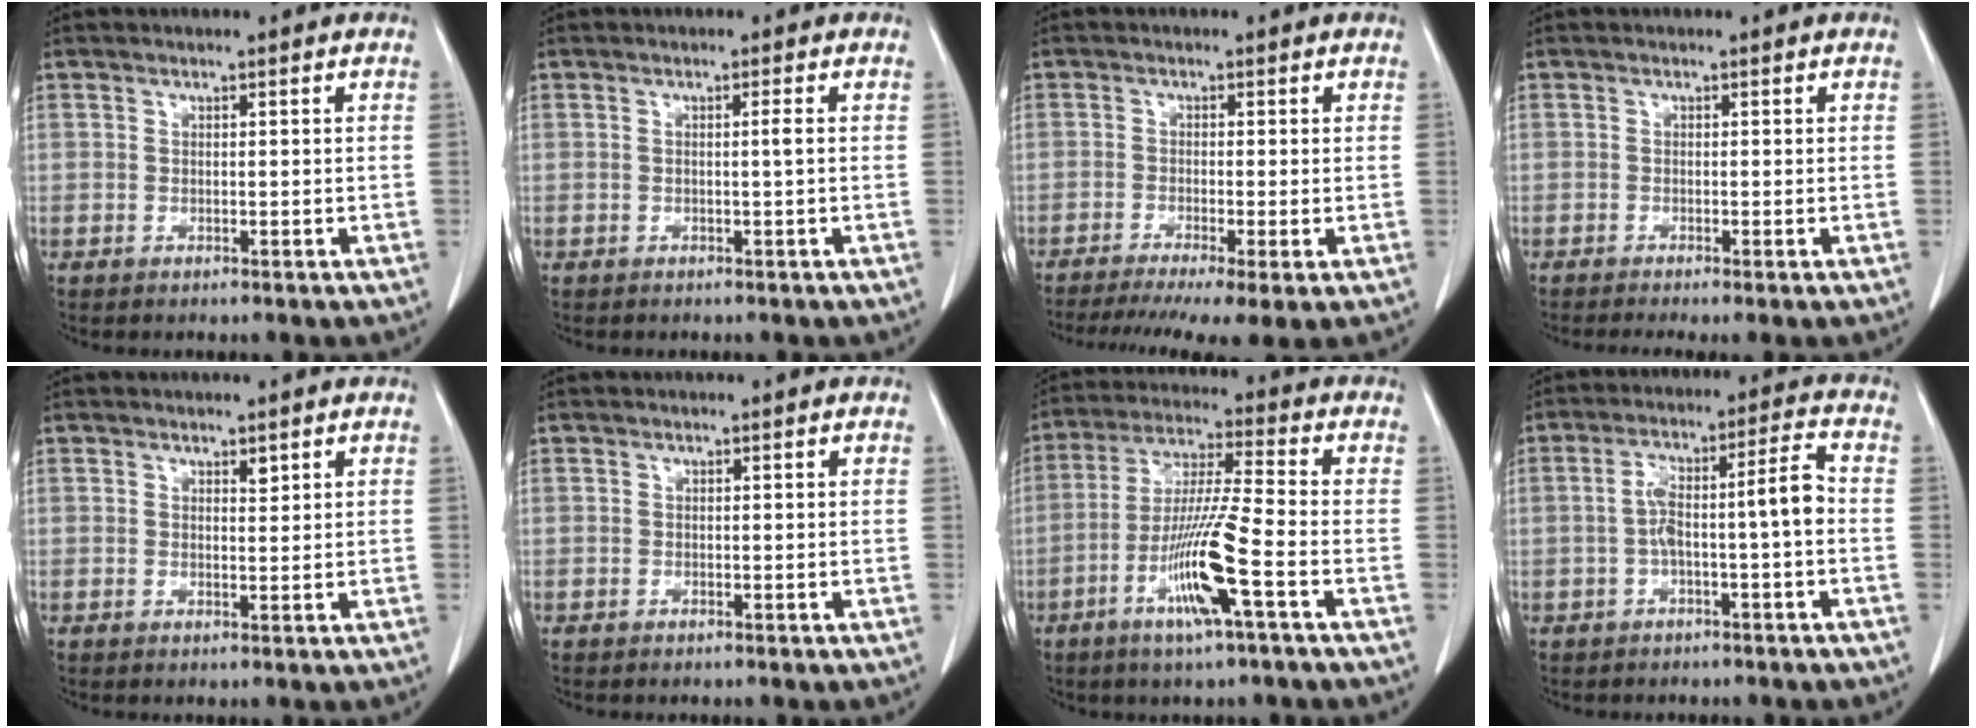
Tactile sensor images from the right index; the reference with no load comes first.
{"total": 1.0, "force": [0.0, -0.3, 1.0], "torque": [-0.016, 0.000, -0.001]}
{"total": 9.8, "force": [-6.7, 1.1, 7.0], "torque": [-0.111, -0.014, -0.107]}
{"total": 2.4, "force": [-1.7, 0.2, 1.6], "torque": [-0.025, -0.006, -0.028]}
{"total": 1.0, "force": [0.7, 0.4, 0.6], "torque": [-0.010, -0.004, 0.010]}
{"total": 0.0}
{"total": 12.0, "force": [-4.9, -0.4, 11.0], "torque": [-0.218, -0.012, -0.094]}
{"total": 7.7, "force": [-1.3, 0.7, 7.5], "torque": [-0.135, 0.036, -0.019]}